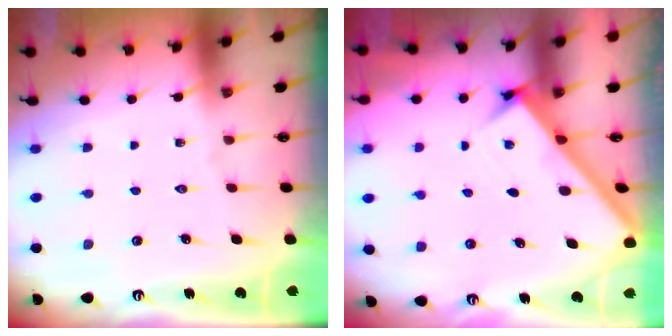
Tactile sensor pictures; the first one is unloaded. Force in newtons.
{"total": 2.5, "press": 2.5, "slide": 0.3}